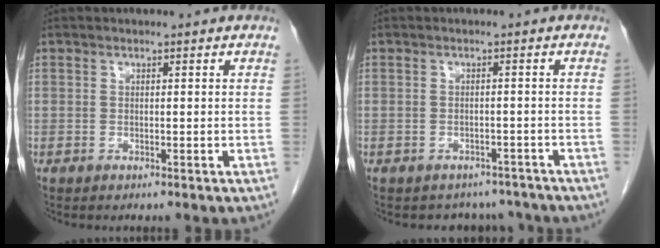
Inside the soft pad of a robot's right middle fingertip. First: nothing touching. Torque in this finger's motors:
{"motor_torque": [0.01, -0.01, 0.00, 0.01]}